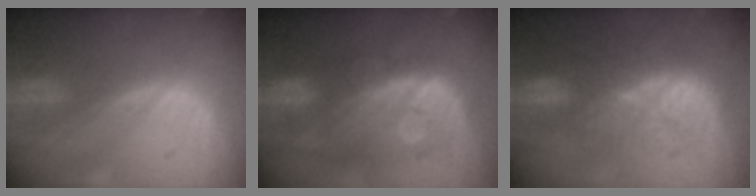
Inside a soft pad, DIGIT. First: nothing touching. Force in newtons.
{"total": 11.2, "press": 9.7, "slide": 5.6}
{"total": 9.2, "press": 9.0, "slide": 2.1}